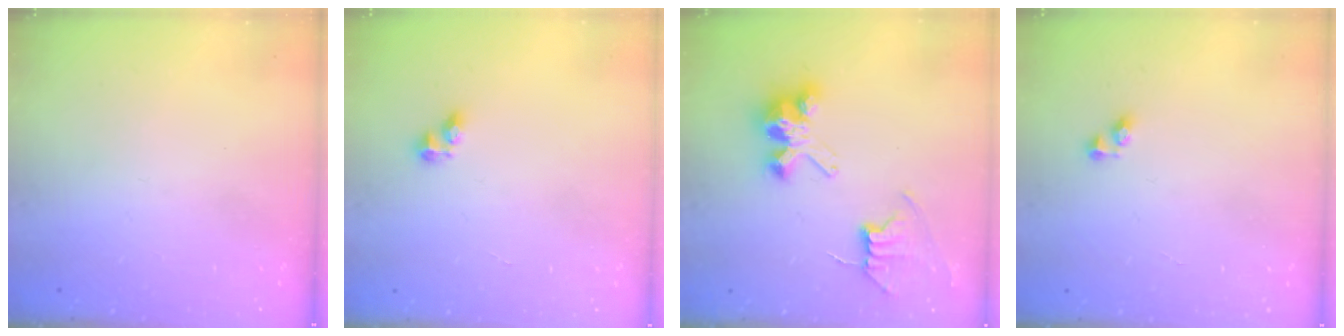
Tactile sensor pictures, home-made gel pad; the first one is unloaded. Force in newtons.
{"total": 3.4, "press": 3.4, "slide": 0.5}
{"total": 7.9, "press": 7.8, "slide": 0.6}
{"total": 2.5, "press": 2.5, "slide": 0.2}